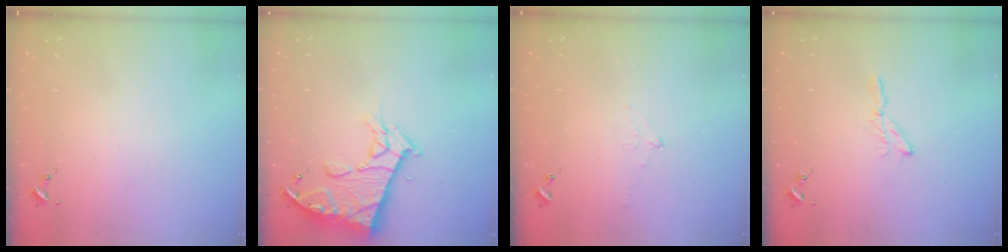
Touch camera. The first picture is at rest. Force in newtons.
{"total": 14.1, "press": 14.0, "slide": 1.5}
{"total": 6.7, "press": 6.7, "slide": 0.7}
{"total": 5.3, "press": 5.2, "slide": 0.6}